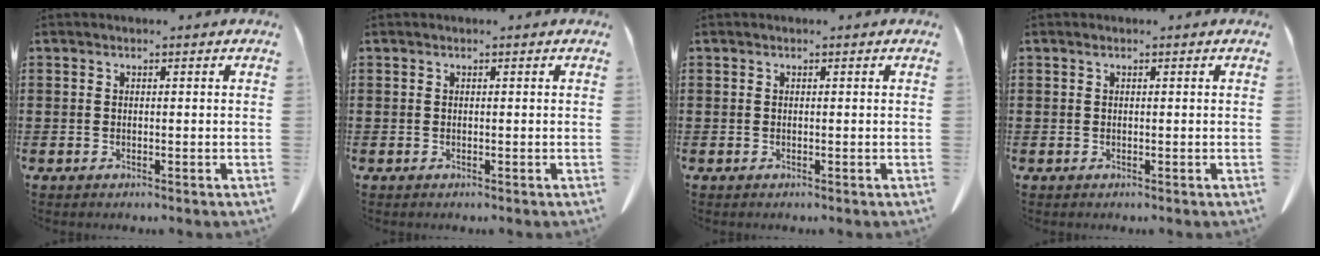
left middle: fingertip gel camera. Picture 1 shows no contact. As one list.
[{"total": 0.0}, {"total": 0.0}, {"total": 0.0}]